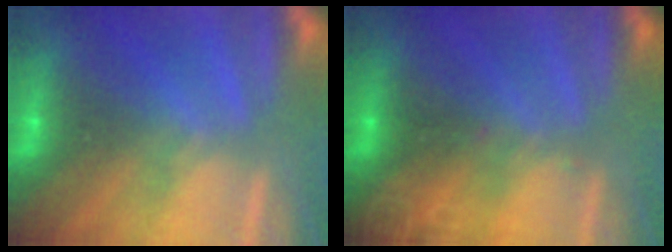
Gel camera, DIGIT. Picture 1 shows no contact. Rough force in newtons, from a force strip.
{"total": 2.9}